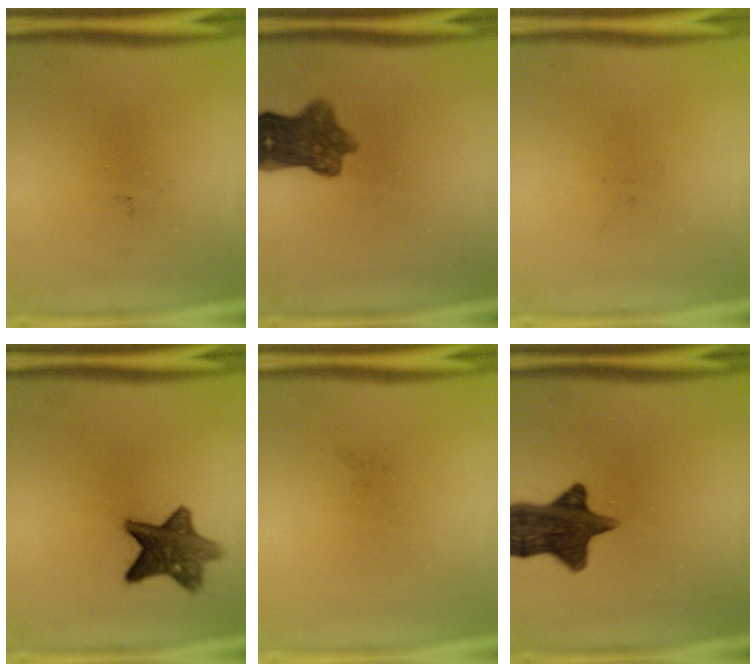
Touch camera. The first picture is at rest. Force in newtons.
{"total": 8.0}
{"total": 0.0}
{"total": 9.1}
{"total": 0.0}
{"total": 14.3}